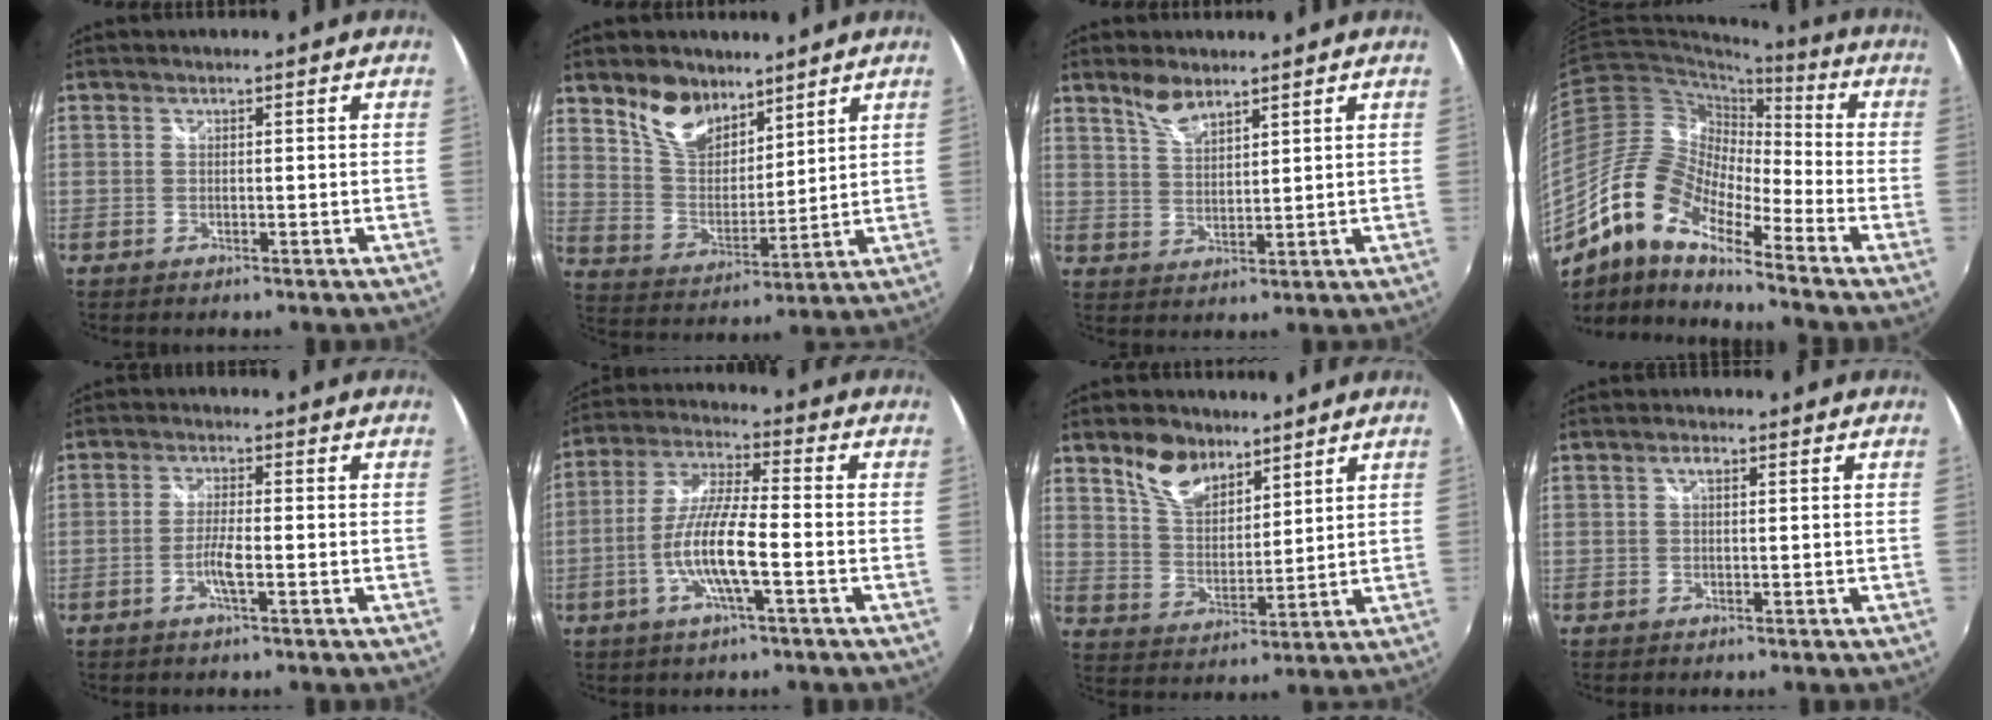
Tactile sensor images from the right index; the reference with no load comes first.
{"total": 10.9, "force": [7.9, 5.8, 4.8], "torque": [-0.092, 0.004, 0.153]}
{"total": 5.0, "force": [4.0, 1.7, 2.6], "torque": [-0.046, 0.003, 0.079]}
{"total": 14.9, "force": [-9.8, 5.3, 10.0], "torque": [-0.178, 0.006, -0.206]}
{"total": 3.5, "force": [-1.6, 0.2, 3.1], "torque": [-0.066, -0.003, -0.031]}
{"total": 10.8, "force": [-3.8, 1.4, 10.0], "torque": [-0.208, -0.004, -0.071]}
{"total": 9.4, "force": [6.6, 4.9, 4.5], "torque": [-0.081, 0.010, 0.126]}
{"total": 1.4, "force": [0.4, 0.5, 1.2], "torque": [-0.022, 0.005, 0.005]}